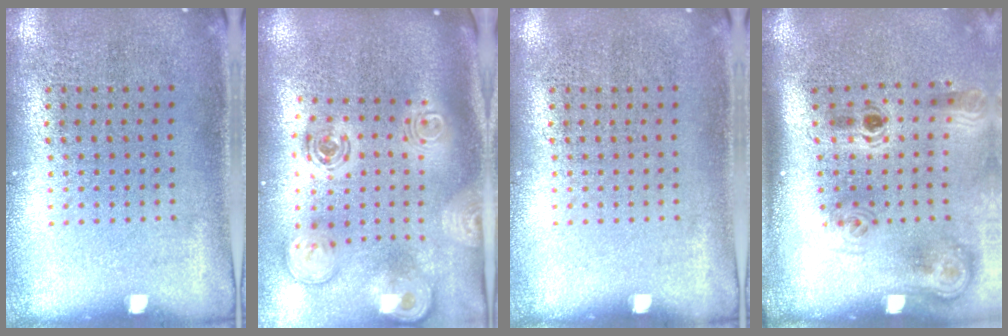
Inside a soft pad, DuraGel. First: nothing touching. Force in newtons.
{"total": 2.8, "press": 2.0, "slide": 2.0}
{"total": 0.0}
{"total": 2.2, "press": 1.4, "slide": 1.7}